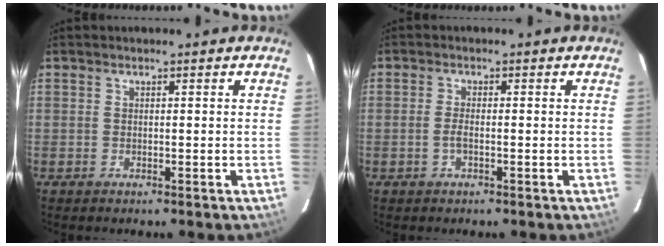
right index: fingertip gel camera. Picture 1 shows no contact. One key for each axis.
{"total": 1.8, "fx": -0.6, "fy": 0.5, "fz": 1.6, "tx": -0.034, "ty": 0.001, "tz": -0.013}